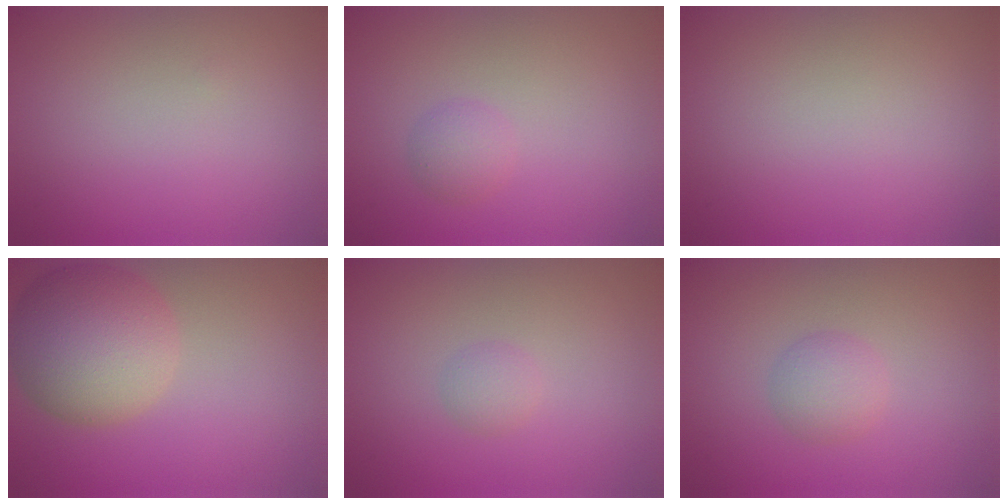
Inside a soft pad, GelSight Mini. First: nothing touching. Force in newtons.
{"total": 1.5, "press": 1.5, "slide": 0.0}
{"total": 0.0}
{"total": 8.2, "press": 8.2, "slide": 0.4}
{"total": 1.2, "press": 1.2, "slide": 0.1}
{"total": 2.2, "press": 2.2, "slide": 0.1}